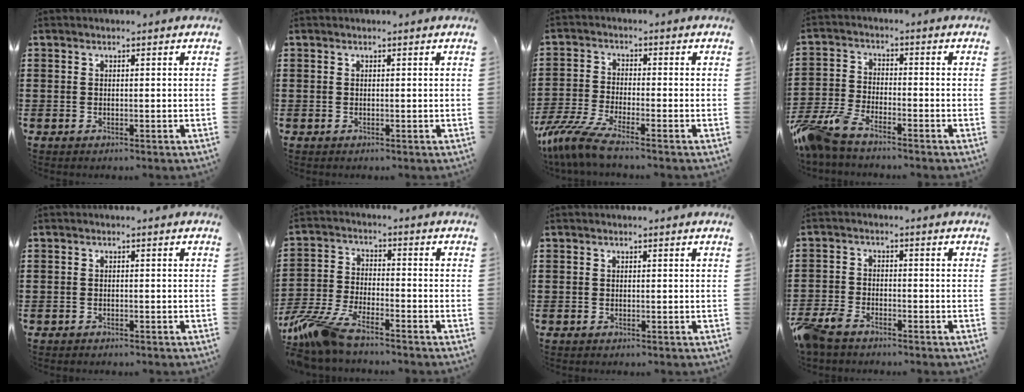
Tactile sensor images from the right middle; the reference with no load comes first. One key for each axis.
{"total": 0.0}
{"total": 5.9, "fx": -5.0, "fy": 0.2, "fz": 3.2, "tx": -0.095, "ty": -0.023, "tz": -0.104}
{"total": 6.3, "fx": -5.5, "fy": 1.2, "fz": 2.9, "tx": -0.098, "ty": -0.013, "tz": -0.117}
{"total": 0.6, "fx": -0.6, "fy": 0.2, "fz": 0.0, "tx": -0.002, "ty": 0.001, "tz": -0.013}
{"total": 8.3, "fx": -7.1, "fy": 1.1, "fz": 4.1, "tx": -0.111, "ty": -0.008, "tz": -0.145}
{"total": 0.0}
{"total": 4.3, "fx": -3.7, "fy": 1.5, "fz": 1.5, "tx": -0.059, "ty": -0.005, "tz": -0.085}